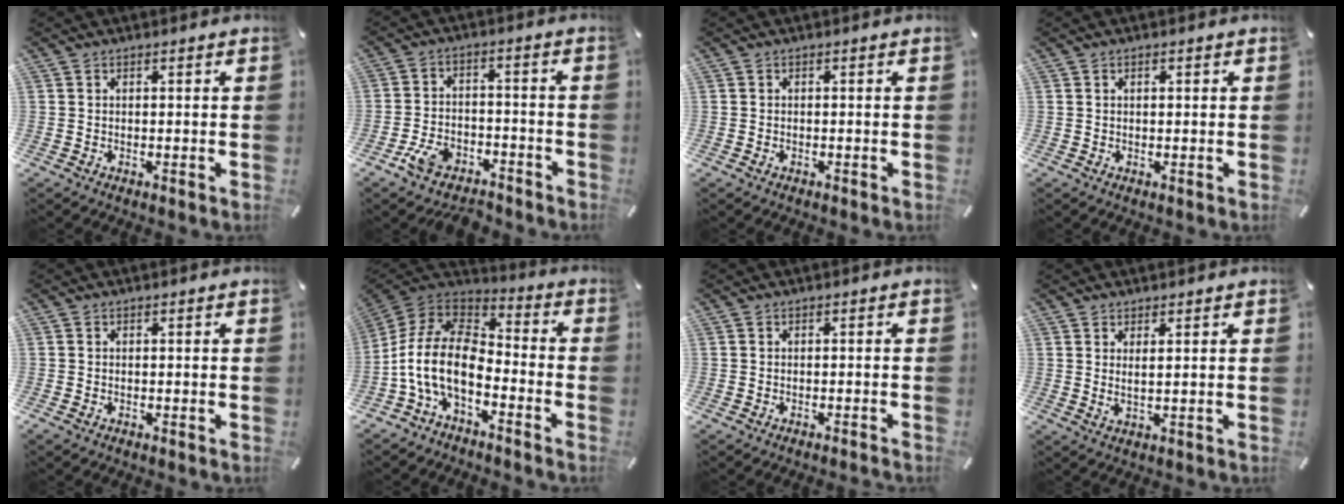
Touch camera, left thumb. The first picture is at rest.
{"total": 7.4, "force": [-5.5, 3.8, 3.0], "torque": [-0.063, 0.031, -0.105]}
{"total": 0.6, "force": [-0.4, 0.3, 0.3], "torque": [-0.006, -0.001, -0.007]}
{"total": 0.8, "force": [0.3, 0.4, 0.7], "torque": [-0.013, 0.004, 0.003]}
{"total": 0.5, "force": [-0.4, 0.3, 0.1], "torque": [-0.002, 0.001, -0.009]}
{"total": 15.0, "force": [-6.5, 8.5, 10.5], "torque": [-0.223, 0.018, -0.117]}
{"total": 1.0, "force": [-0.9, 0.0, 0.3], "torque": [-0.008, -0.002, -0.017]}
{"total": 2.3, "force": [1.5, -0.1, 1.7], "torque": [-0.029, -0.007, 0.024]}